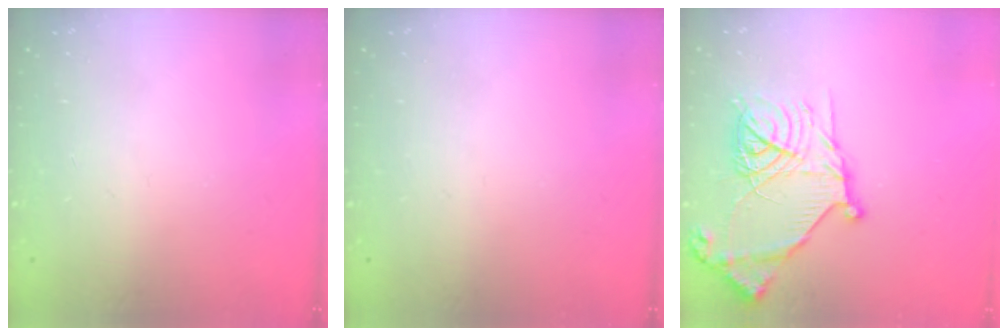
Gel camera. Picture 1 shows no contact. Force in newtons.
{"total": 0.0}
{"total": 18.8, "press": 18.7, "slide": 2.0}